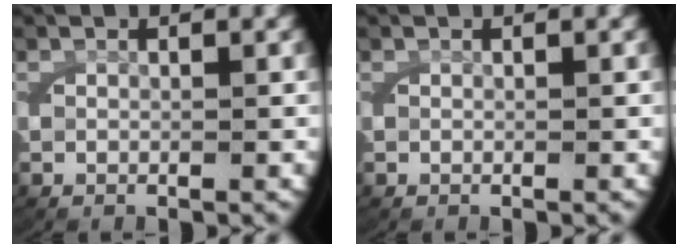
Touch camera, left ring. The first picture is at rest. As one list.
[{"total": 0.0}]